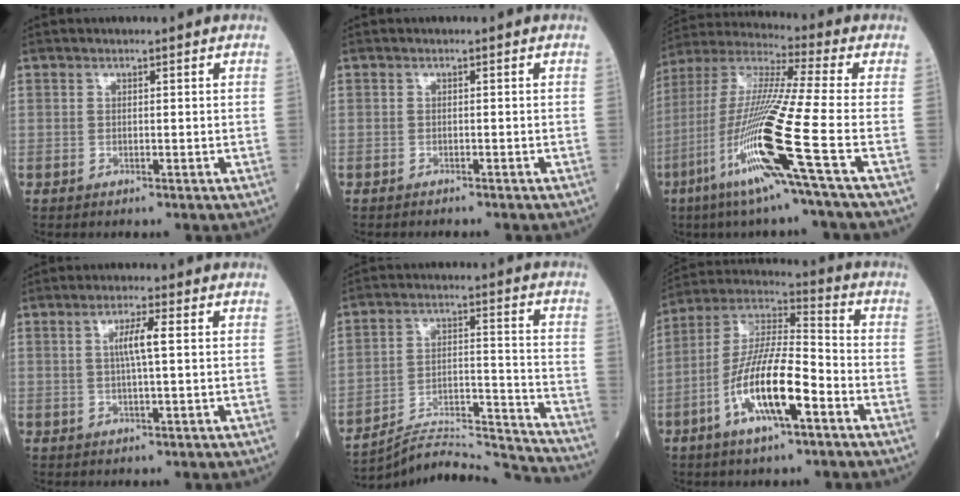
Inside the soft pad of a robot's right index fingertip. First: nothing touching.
{"total": 1.7, "force": [-1.6, 0.3, 0.5], "torque": [-0.012, -0.003, -0.021]}
{"total": 18.4, "force": [-7.1, -1.7, 16.9], "torque": [-0.358, -0.032, -0.149]}
{"total": 3.9, "force": [0.6, 0.0, 3.8], "torque": [-0.072, 0.002, 0.011]}
{"total": 18.4, "force": [-18.2, -1.7, 2.0], "torque": [-0.033, 0.026, -0.274]}
{"total": 14.2, "force": [-5.4, 3.0, 12.8], "torque": [-0.250, 0.000, -0.098]}